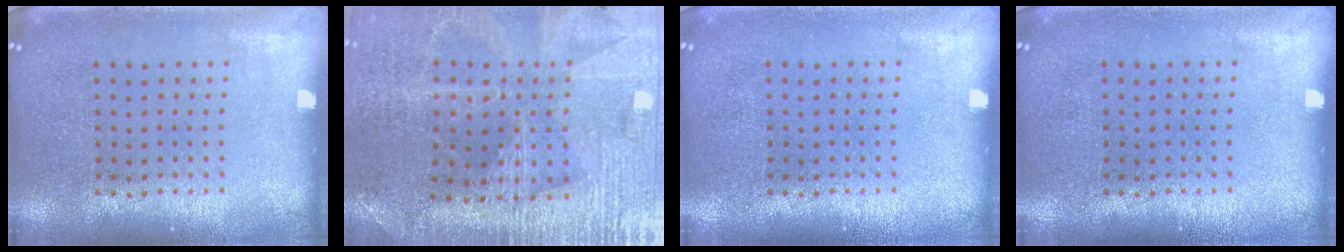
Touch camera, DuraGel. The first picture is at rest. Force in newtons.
{"total": 3.1, "press": 3.0, "slide": 0.4}
{"total": 0.0}
{"total": 0.0}